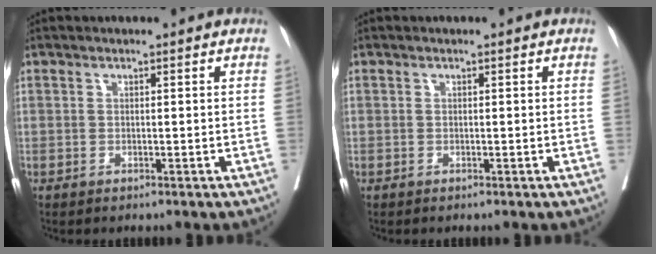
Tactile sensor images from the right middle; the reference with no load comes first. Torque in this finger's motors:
{"motor_torque": [0.62, -0.72, 0.03, 0.01]}